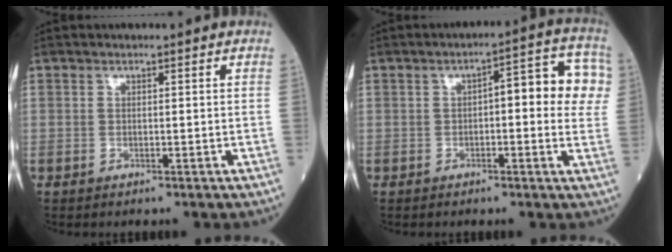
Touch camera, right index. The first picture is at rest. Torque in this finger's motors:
{"motor_torque": [1.09, 0.27, 0.17, 0.05]}